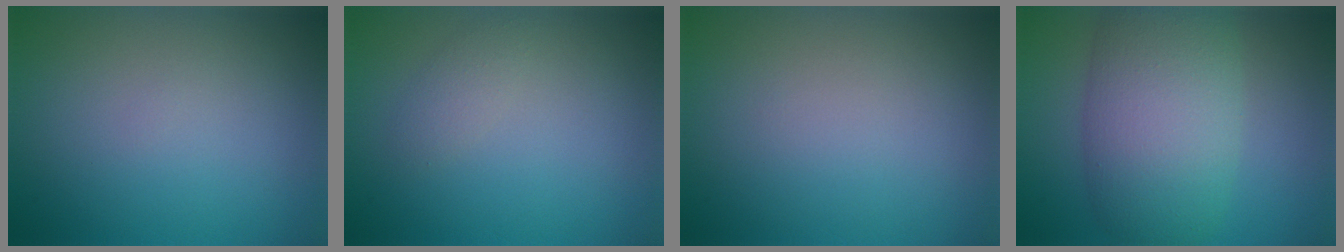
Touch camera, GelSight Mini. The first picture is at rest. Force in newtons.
{"total": 1.2, "press": 1.2, "slide": 0.0}
{"total": 0.0}
{"total": 8.8, "press": 8.8, "slide": 0.5}